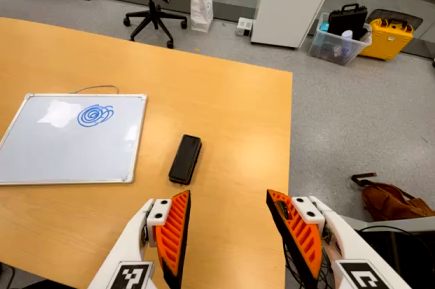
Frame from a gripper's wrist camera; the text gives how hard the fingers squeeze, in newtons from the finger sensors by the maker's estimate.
{"total": 0.0}